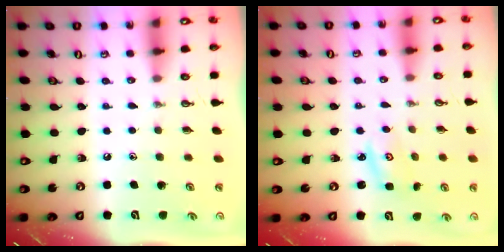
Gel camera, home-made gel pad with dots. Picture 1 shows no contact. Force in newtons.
{"total": 2.7, "press": 2.7, "slide": 0.4}